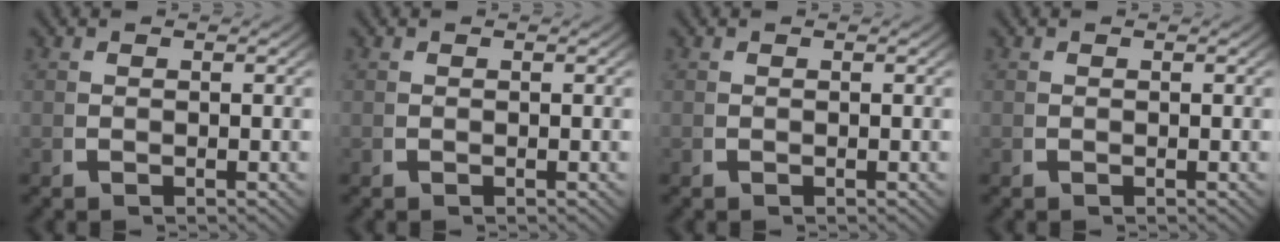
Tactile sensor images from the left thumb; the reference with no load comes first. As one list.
[{"total": 0.0}, {"total": 0.0}, {"total": 0.0}]